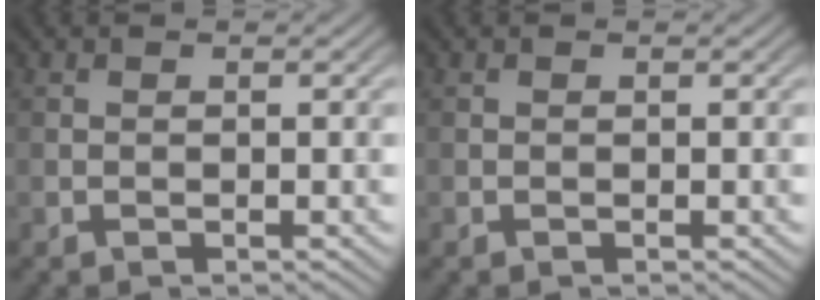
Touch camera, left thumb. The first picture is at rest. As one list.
[{"total": 0.0}]